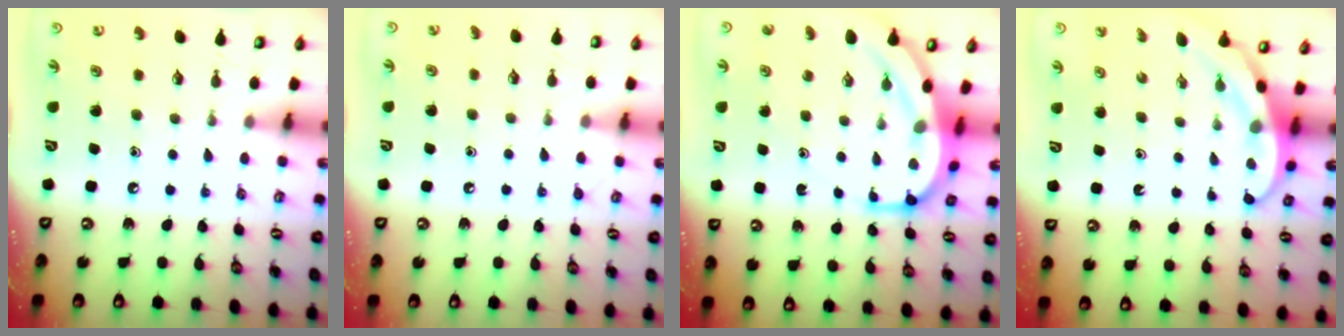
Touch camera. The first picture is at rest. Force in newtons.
{"total": 4.3, "press": 4.2, "slide": 0.6}
{"total": 9.8, "press": 9.7, "slide": 1.0}
{"total": 4.0, "press": 3.9, "slide": 0.3}